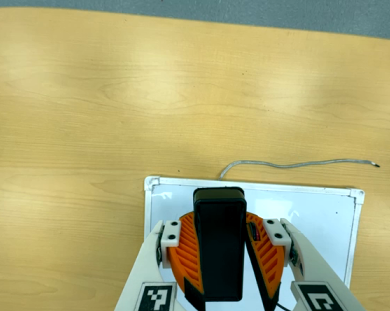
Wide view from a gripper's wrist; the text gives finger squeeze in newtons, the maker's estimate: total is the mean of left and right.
{"total": 11.2, "left": 10.6, "right": 11.9}